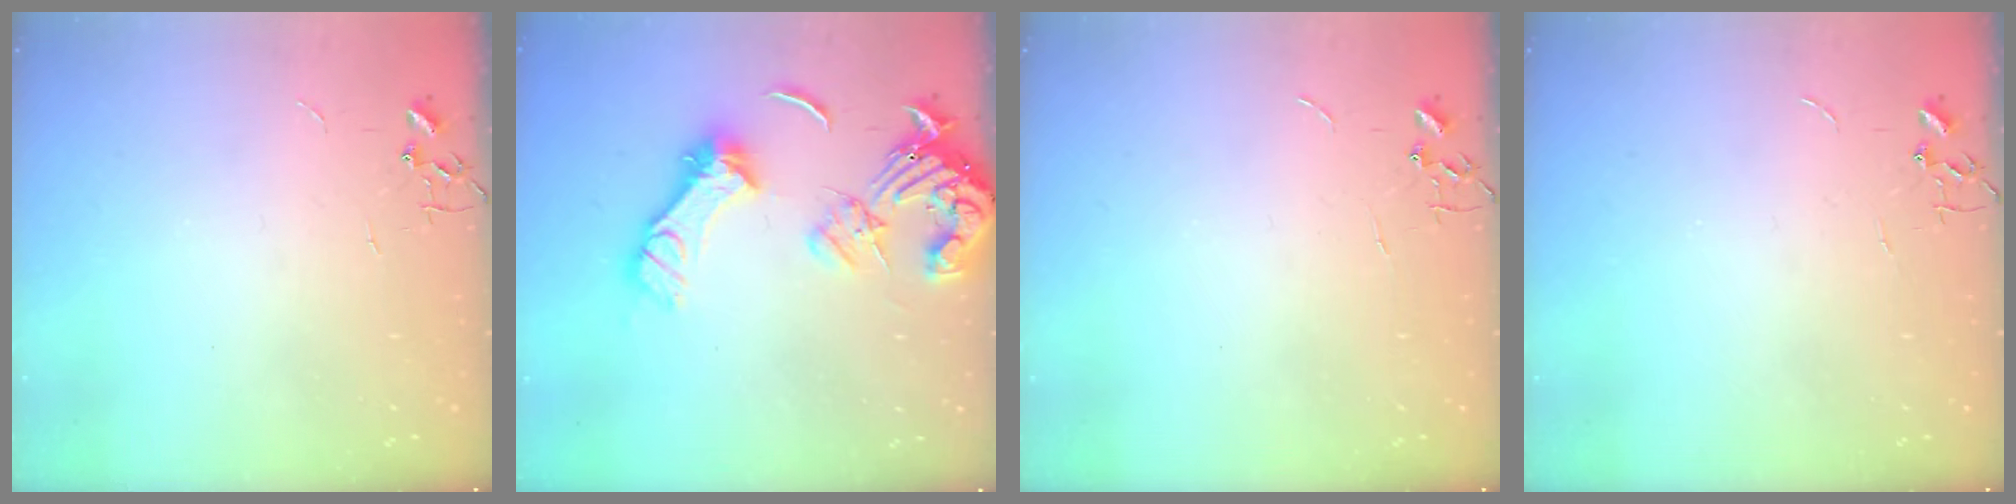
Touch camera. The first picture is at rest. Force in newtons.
{"total": 16.5, "press": 16.3, "slide": 2.2}
{"total": 0.0}
{"total": 0.0}